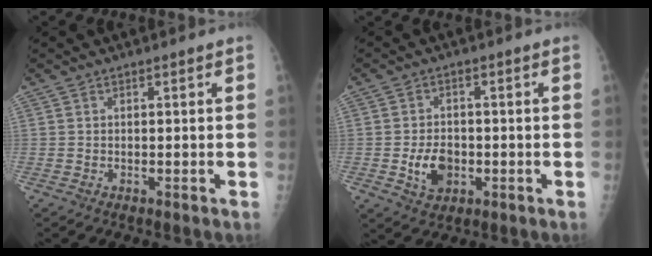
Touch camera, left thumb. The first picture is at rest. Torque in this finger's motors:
{"motor_torque": [0.20, 0.20, 0.10, -0.12, 0.06]}